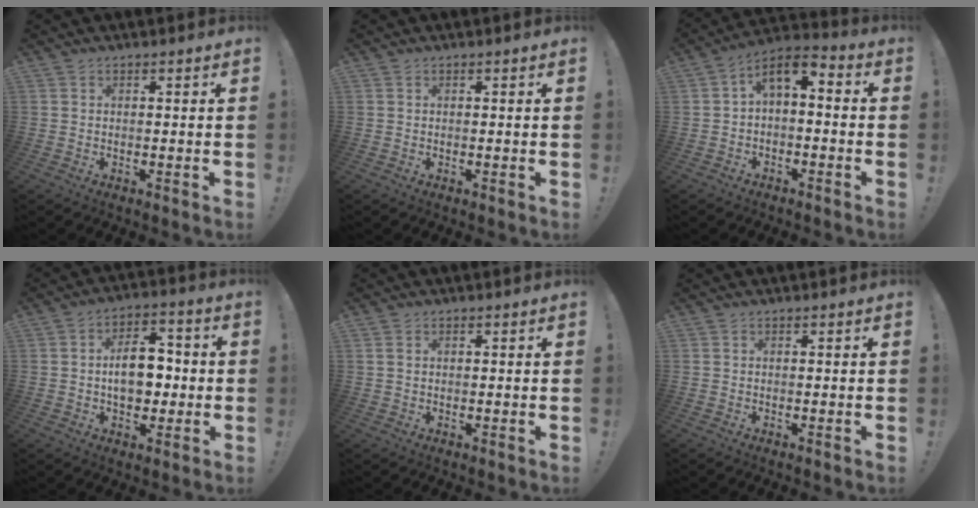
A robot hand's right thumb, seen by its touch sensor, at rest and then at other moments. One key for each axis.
{"total": 0.0}
{"total": 5.2, "fx": -0.4, "fy": 3.0, "fz": 4.2, "tx": -0.074, "ty": 0.009, "tz": -0.004}
{"total": 12.1, "fx": -0.5, "fy": 8.0, "fz": 9.1, "tx": -0.138, "ty": 0.014, "tz": -0.009}
{"total": 0.9, "fx": 0.5, "fy": 0.6, "fz": 0.6, "tx": -0.004, "ty": -0.001, "tz": 0.008}
{"total": 0.0}